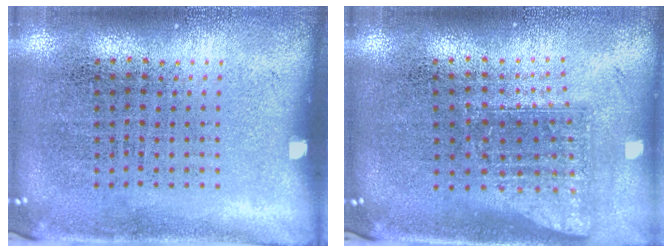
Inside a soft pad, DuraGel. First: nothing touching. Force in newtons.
{"total": 1.7, "press": 1.3, "slide": 1.0}